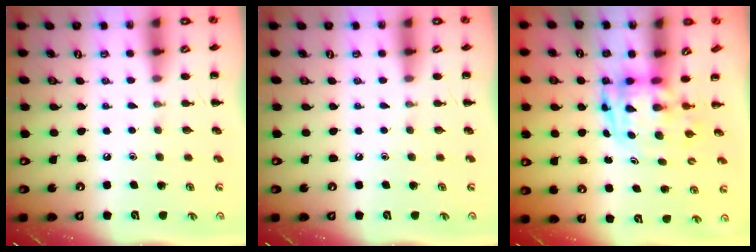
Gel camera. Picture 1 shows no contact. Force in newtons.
{"total": 0.0}
{"total": 3.3, "press": 3.2, "slide": 0.7}